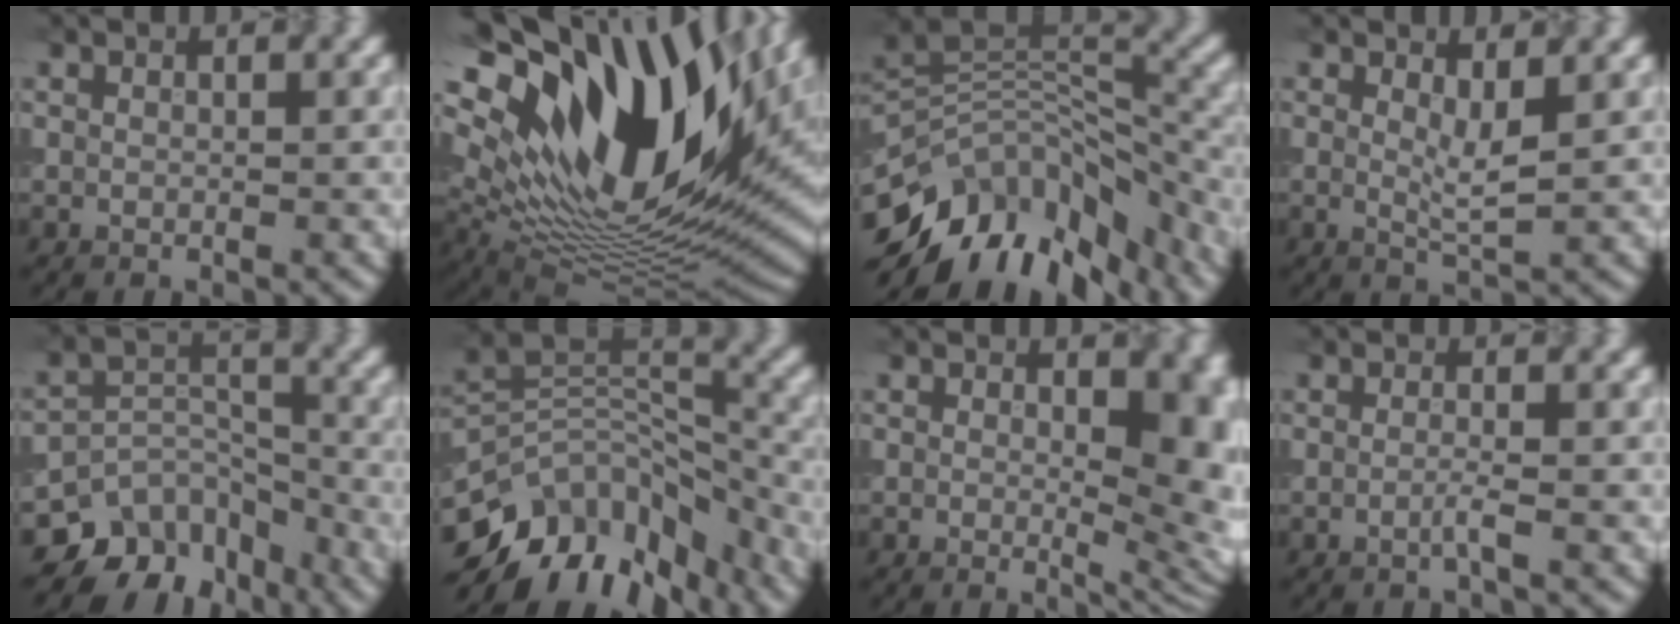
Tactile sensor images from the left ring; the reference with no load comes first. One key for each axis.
{"total": 20.2, "fx": 9.5, "fy": 9.6, "fz": 15.0, "tx": -0.285, "ty": 0.033, "tz": 0.163}
{"total": 13.5, "fx": -7.8, "fy": 8.2, "fz": 7.4, "tx": -0.160, "ty": 0.014, "tz": -0.128}
{"total": 2.2, "fx": 0.7, "fy": 0.5, "fz": 2.0, "tx": -0.036, "ty": -0.008, "tz": 0.013}
{"total": 8.2, "fx": -6.0, "fy": 5.0, "fz": 2.4, "tx": -0.022, "ty": -0.002, "tz": -0.103}
{"total": 12.5, "fx": -7.5, "fy": 7.9, "fz": 6.1, "tx": -0.125, "ty": 0.009, "tz": -0.124}
{"total": 8.5, "fx": 0.5, "fy": 3.9, "fz": 7.6, "tx": -0.059, "ty": 0.002, "tz": 0.007}
{"total": 1.1, "fx": -0.4, "fy": 0.1, "fz": 1.0, "tx": -0.020, "ty": -0.005, "tz": -0.010}